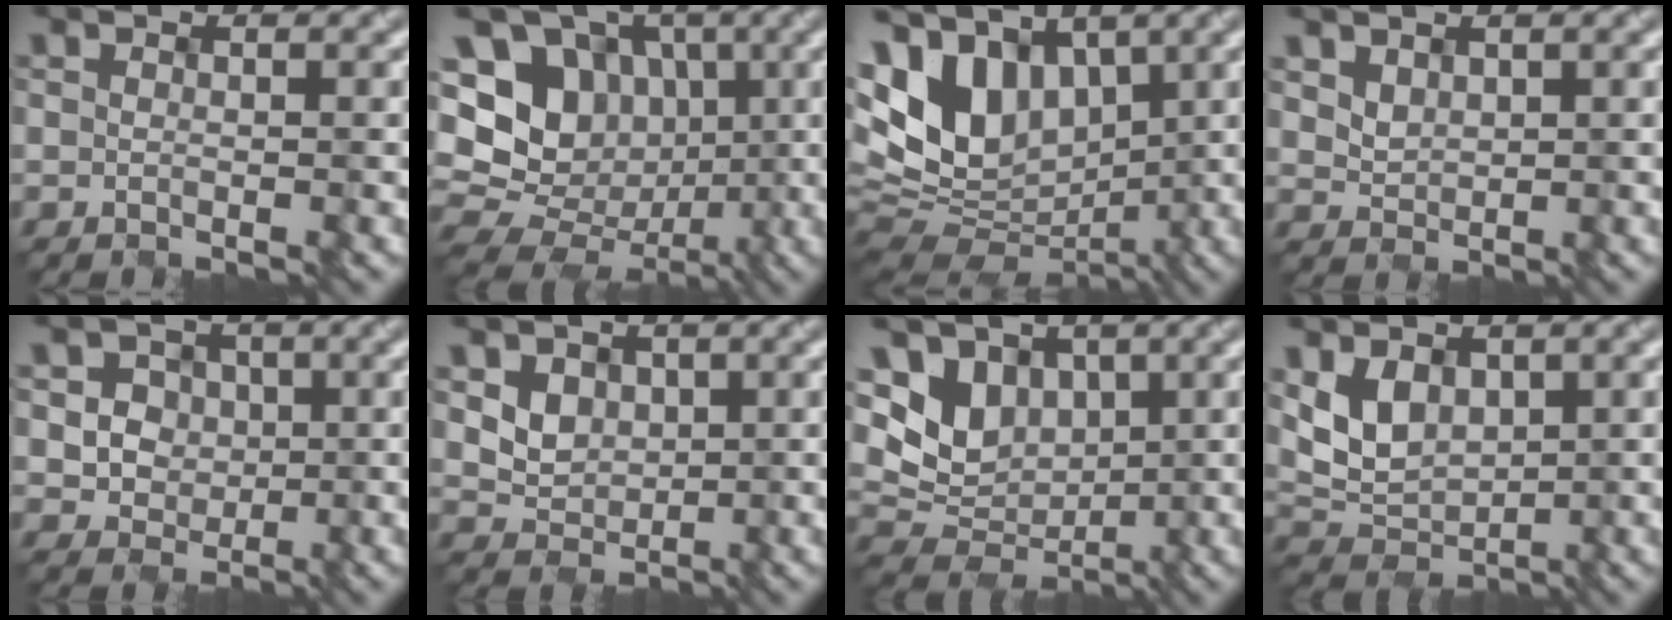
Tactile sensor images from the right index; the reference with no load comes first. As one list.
[{"total": 15.0, "force": [2.2, 13.2, 6.7], "torque": [-0.152, 0.042, 0.018]}, {"total": 10.2, "force": [2.6, 6.9, 7.1], "torque": [-0.150, 0.011, 0.034]}, {"total": 1.7, "force": [1.1, 1.2, 0.7], "torque": [-0.017, 0.002, 0.024]}, {"total": 4.5, "force": [0.7, 4.1, 1.6], "torque": [-0.032, 0.008, 0.008]}, {"total": 3.2, "force": [1.0, 2.7, 1.3], "torque": [-0.043, -0.010, 0.031]}, {"total": 6.2, "force": [1.7, 4.9, 3.5], "torque": [-0.079, -0.007, 0.024]}, {"total": 4.3, "force": [1.2, 3.1, 2.7], "torque": [-0.053, -0.007, 0.022]}]